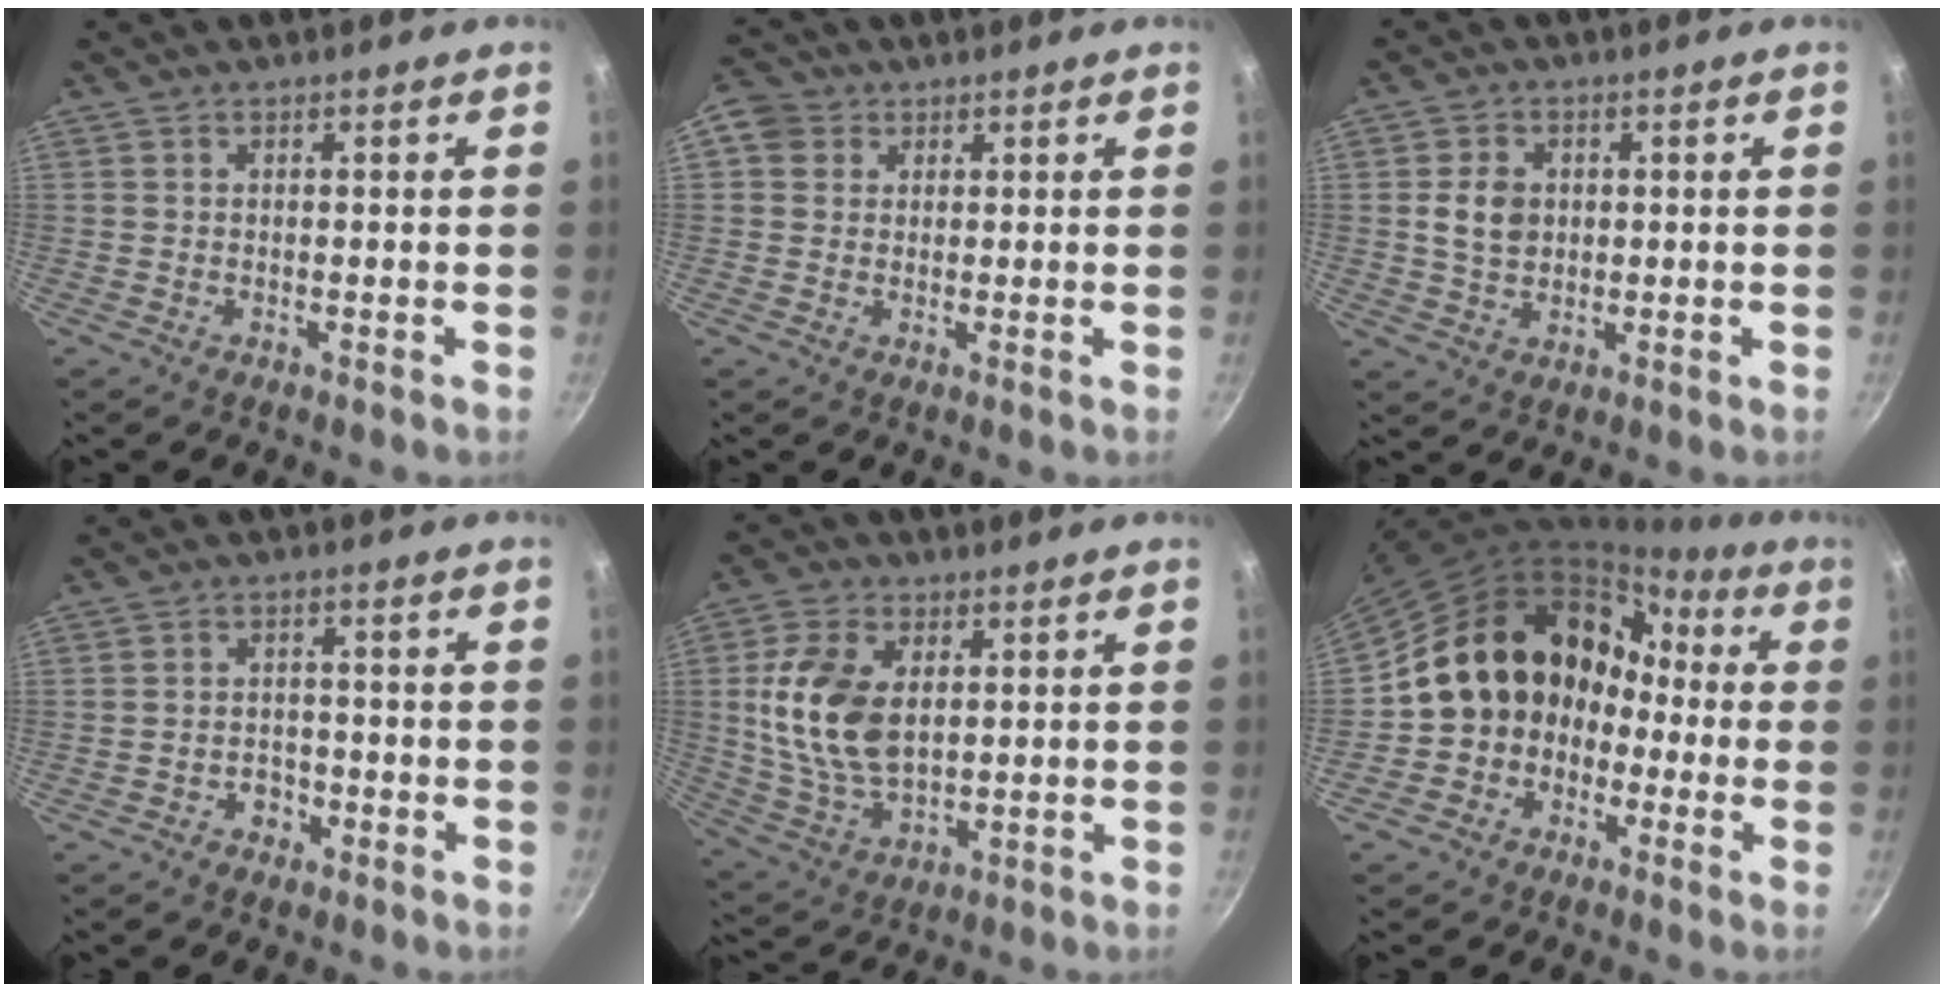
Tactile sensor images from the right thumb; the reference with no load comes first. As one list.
[{"total": 4.5, "force": [1.4, 4.0, 1.5], "torque": [0.001, 0.003, 0.014]}, {"total": 5.9, "force": [0.8, 4.5, 3.6], "torque": [-0.053, -0.001, 0.012]}, {"total": 3.1, "force": [-1.7, 2.4, 1.0], "torque": [0.004, 0.018, -0.025]}, {"total": 13.8, "force": [2.4, 8.4, 10.8], "torque": [-0.197, -0.014, 0.054]}, {"total": 14.5, "force": [-1.9, 12.4, 7.3], "torque": [-0.079, 0.068, -0.038]}]